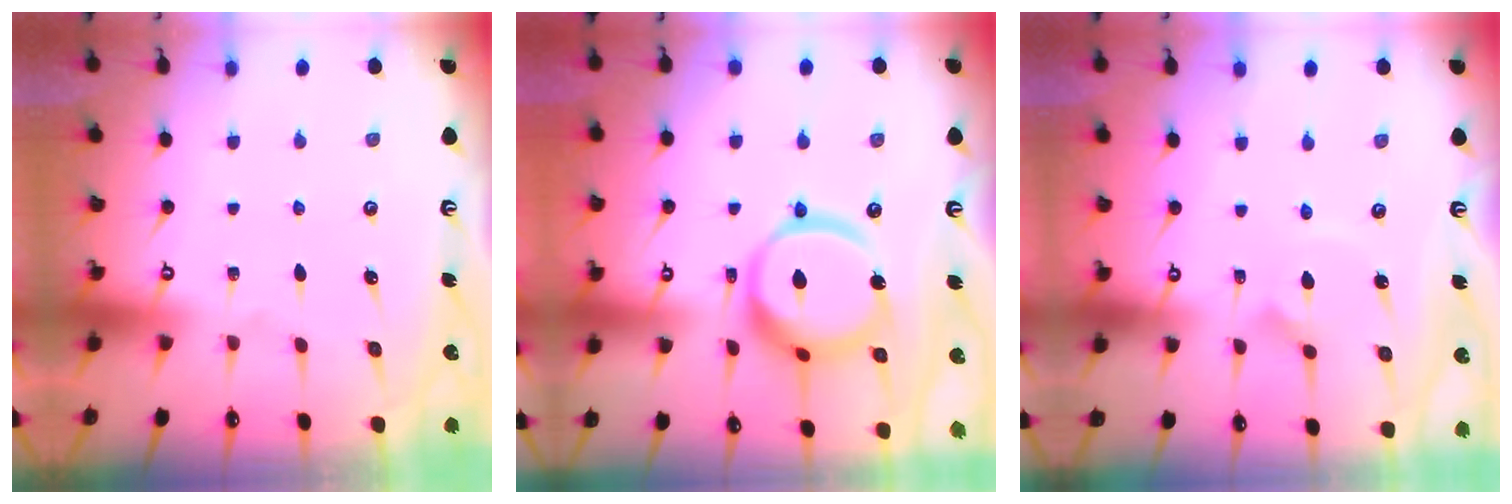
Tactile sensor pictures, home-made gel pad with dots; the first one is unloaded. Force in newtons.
{"total": 15.9, "press": 15.8, "slide": 1.7}
{"total": 2.2, "press": 2.2, "slide": 0.1}